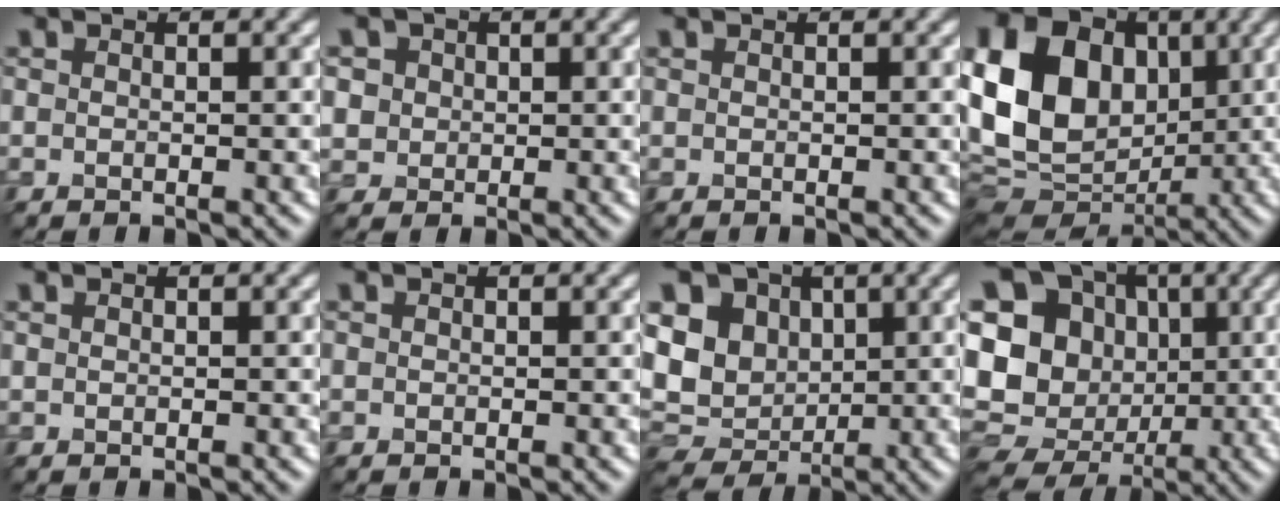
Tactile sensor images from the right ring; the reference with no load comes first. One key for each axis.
{"total": 3.3, "fx": 1.0, "fy": 3.0, "fz": 1.1, "tx": -0.033, "ty": 0.008, "tz": 0.015}
{"total": 0.0}
{"total": 18.4, "fx": 1.3, "fy": 14.3, "fz": 11.5, "tx": -0.240, "ty": 0.028, "tz": 0.009}
{"total": 0.0}
{"total": 0.0}
{"total": 11.2, "fx": 1.8, "fy": 9.0, "fz": 6.3, "tx": -0.121, "ty": 0.020, "tz": 0.008}
{"total": 17.5, "fx": -0.2, "fy": 15.5, "fz": 8.1, "tx": -0.179, "ty": 0.016, "tz": -0.027}